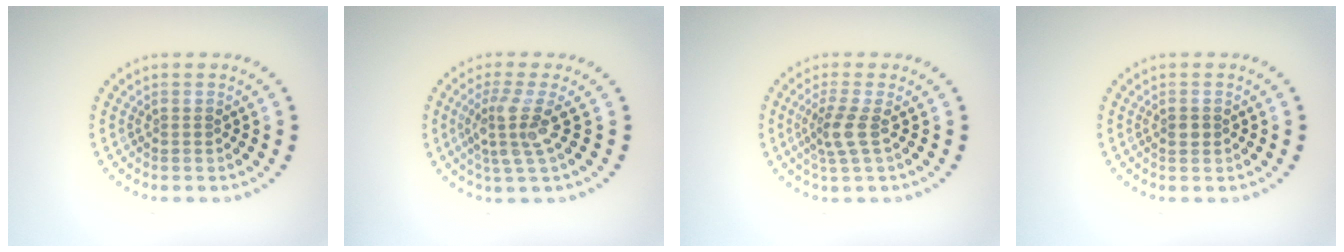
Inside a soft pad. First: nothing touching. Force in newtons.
{"total": 3.4, "press": 2.5, "slide": 2.3}
{"total": 2.4, "press": 1.9, "slide": 1.6}
{"total": 1.2, "press": 1.2, "slide": 0.1}